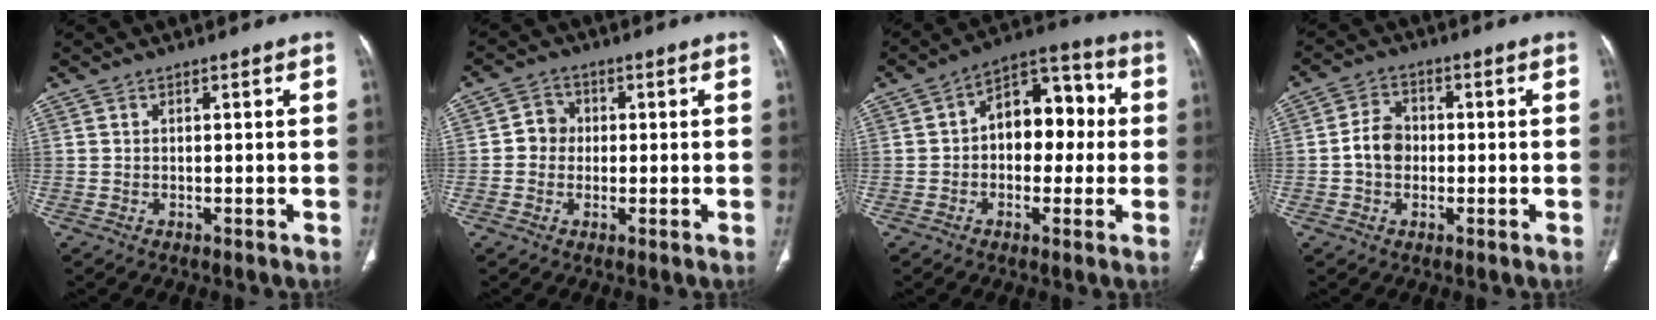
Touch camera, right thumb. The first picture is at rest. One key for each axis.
{"total": 4.1, "fx": 0.0, "fy": 3.8, "fz": 1.4, "tx": 0.000, "ty": 0.009, "tz": -0.008}
{"total": 12.7, "fx": 0.7, "fy": 8.3, "fz": 9.6, "tx": -0.095, "ty": 0.038, "tz": -0.001}
{"total": 5.6, "fx": -0.5, "fy": 4.5, "fz": 3.3, "tx": -0.045, "ty": 0.015, "tz": -0.017}